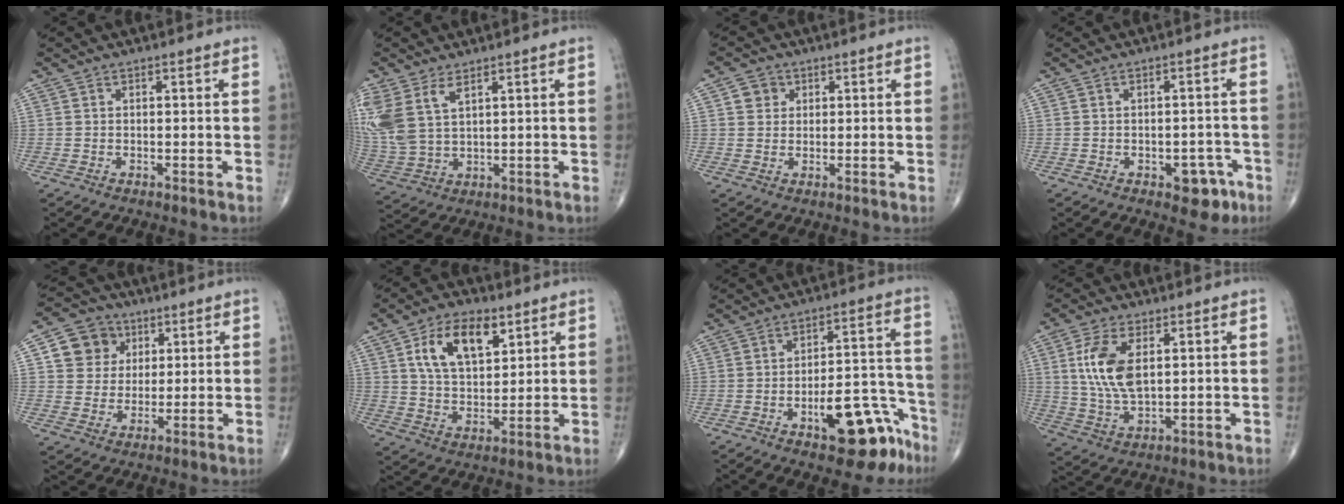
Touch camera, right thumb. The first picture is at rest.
{"total": 12.3, "force": [5.4, 6.7, 8.7], "torque": [-0.218, -0.012, 0.121]}
{"total": 3.3, "force": [1.1, 3.0, 1.0], "torque": [0.000, -0.002, 0.015]}
{"total": 5.5, "force": [-2.7, 3.2, 3.6], "torque": [-0.019, 0.019, -0.028]}
{"total": 9.3, "force": [3.2, 8.2, 2.8], "torque": [-0.015, -0.005, 0.052]}
{"total": 12.8, "force": [5.6, 7.1, 9.1], "torque": [-0.137, -0.016, 0.105]}
{"total": 15.2, "force": [-8.4, 6.1, 11.1], "torque": [-0.115, 0.081, -0.110]}
{"total": 10.8, "force": [2.6, 5.5, 8.9], "torque": [-0.181, -0.010, 0.055]}